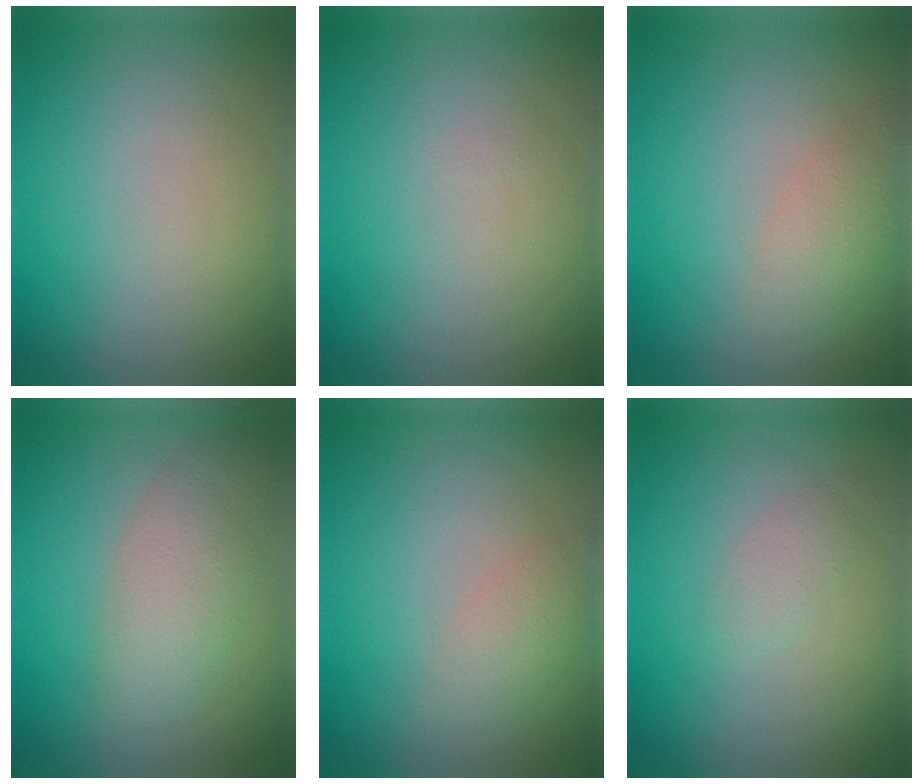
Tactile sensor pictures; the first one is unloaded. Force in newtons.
{"total": 0.0}
{"total": 2.8, "press": 2.8, "slide": 0.1}
{"total": 4.3, "press": 4.3, "slide": 0.1}
{"total": 2.0, "press": 2.0, "slide": 0.1}
{"total": 1.3, "press": 1.3, "slide": 0.0}